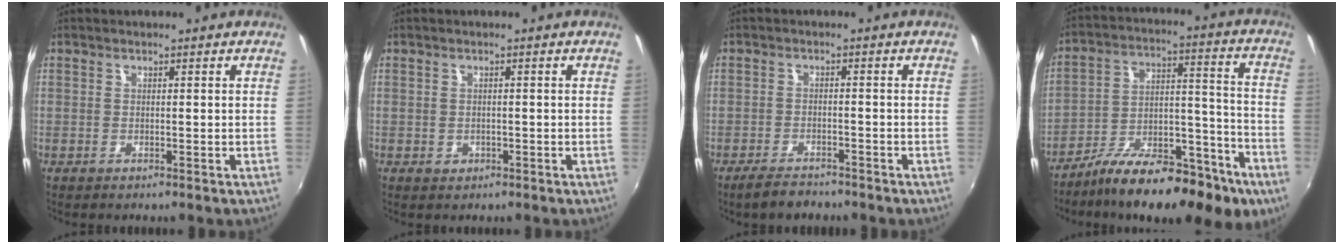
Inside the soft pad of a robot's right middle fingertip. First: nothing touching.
{"total": 1.5, "force": [-0.4, 1.3, 0.4], "torque": [-0.007, -0.003, -0.004]}
{"total": 4.5, "force": [-3.8, 1.6, 1.7], "torque": [-0.051, -0.004, -0.065]}
{"total": 21.9, "force": [-14.3, 6.9, 15.0], "torque": [-0.233, -0.020, -0.222]}